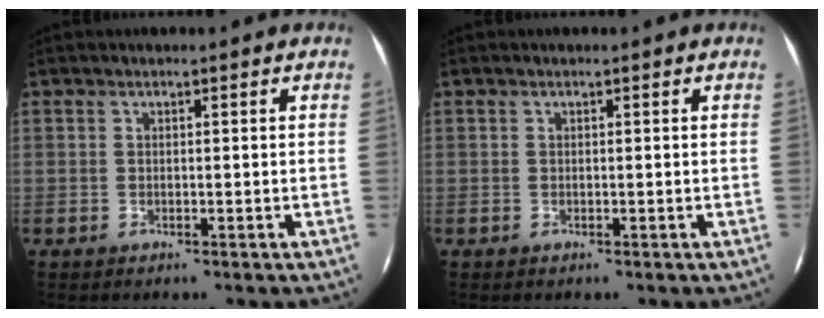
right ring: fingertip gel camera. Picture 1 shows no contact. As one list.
[{"total": 0.0}]